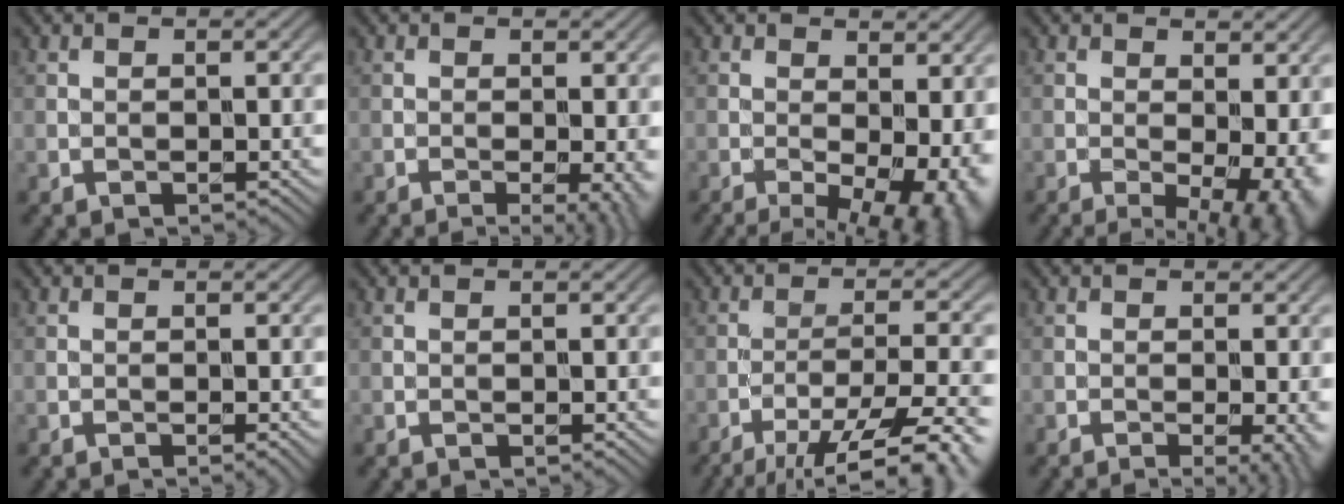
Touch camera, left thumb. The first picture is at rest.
{"total": 4.3, "force": [-1.1, 0.8, 4.1], "torque": [-0.061, -0.009, -0.014]}
{"total": 11.9, "force": [-2.7, 5.2, 10.3], "torque": [-0.135, -0.015, -0.019]}
{"total": 9.3, "force": [-1.4, 3.8, 8.4], "torque": [-0.106, -0.006, -0.007]}
{"total": 0.9, "force": [-0.4, -0.1, 0.8], "torque": [-0.016, -0.003, -0.007]}
{"total": 0.0}
{"total": 13.2, "force": [-9.4, 2.8, 8.8], "torque": [-0.139, -0.006, -0.123]}
{"total": 3.9, "force": [-1.1, 0.7, 3.7], "torque": [-0.056, -0.008, -0.013]}